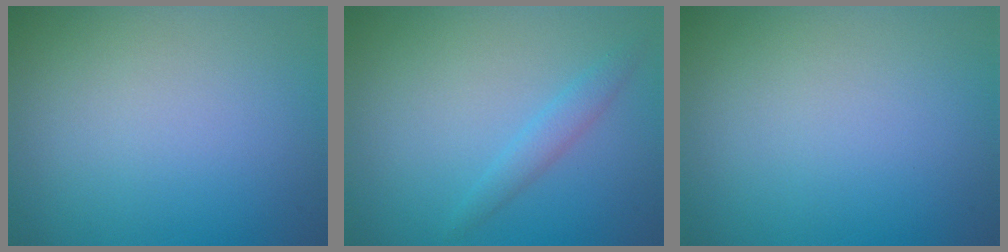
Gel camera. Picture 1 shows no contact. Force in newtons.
{"total": 1.6, "press": 1.6, "slide": 0.1}
{"total": 0.0}